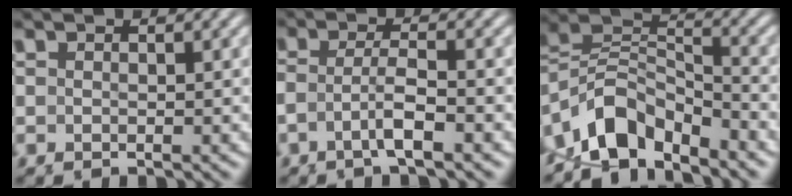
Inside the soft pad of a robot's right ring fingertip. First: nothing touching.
{"total": 2.9, "force": [-1.0, 1.5, 2.3], "torque": [-0.052, -0.007, -0.013]}
{"total": 6.6, "force": [-1.5, 5.2, 3.8], "torque": [-0.081, -0.011, -0.029]}